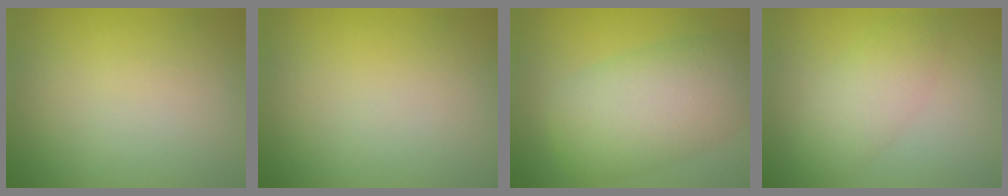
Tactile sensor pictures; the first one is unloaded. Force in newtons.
{"total": 0.0}
{"total": 7.9, "press": 7.9, "slide": 0.2}
{"total": 2.9, "press": 2.9, "slide": 0.1}